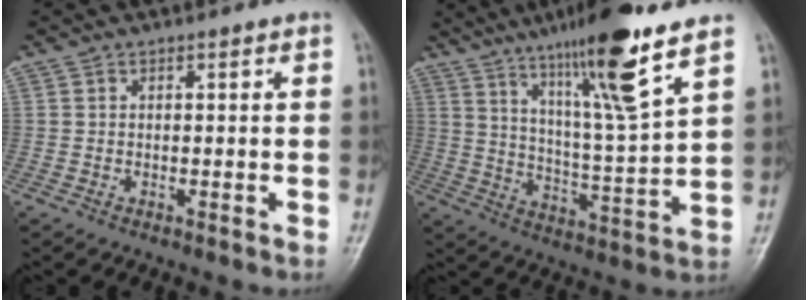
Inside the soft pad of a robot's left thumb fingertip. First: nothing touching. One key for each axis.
{"total": 17.3, "fx": 10.9, "fy": 1.1, "fz": 13.4, "tx": -0.220, "ty": -0.055, "tz": 0.186}